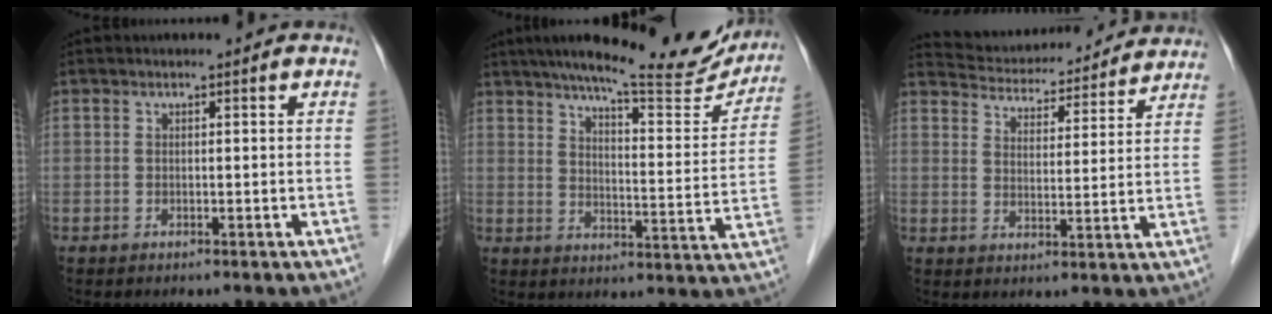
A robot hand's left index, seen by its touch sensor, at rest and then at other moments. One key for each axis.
{"total": 21.3, "fx": 18.5, "fy": 2.9, "fz": 10.1, "tx": -0.142, "ty": -0.026, "tz": 0.236}
{"total": 16.8, "fx": 16.0, "fy": 3.4, "fz": 3.7, "tx": -0.054, "ty": 0.018, "tz": 0.219}